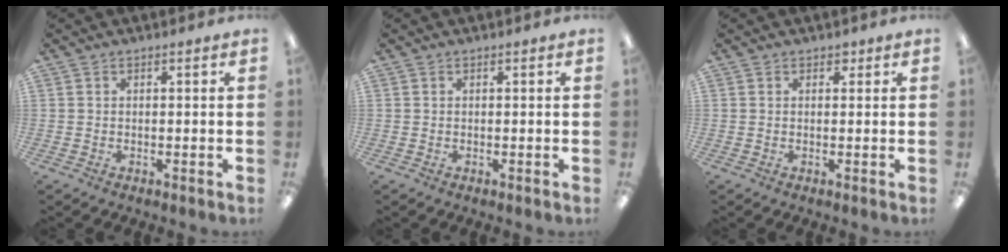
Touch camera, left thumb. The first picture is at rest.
{"total": 0.0}
{"total": 1.3, "force": [0.7, 1.0, 0.5], "torque": [-0.001, -0.001, 0.012]}